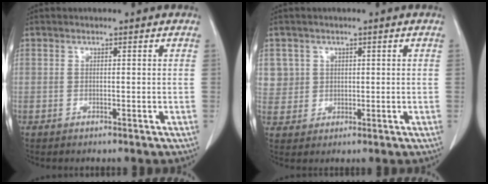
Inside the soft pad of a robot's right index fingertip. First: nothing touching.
{"total": 4.6, "force": [1.6, 4.3, -0.1], "torque": [0.015, 0.005, 0.034]}